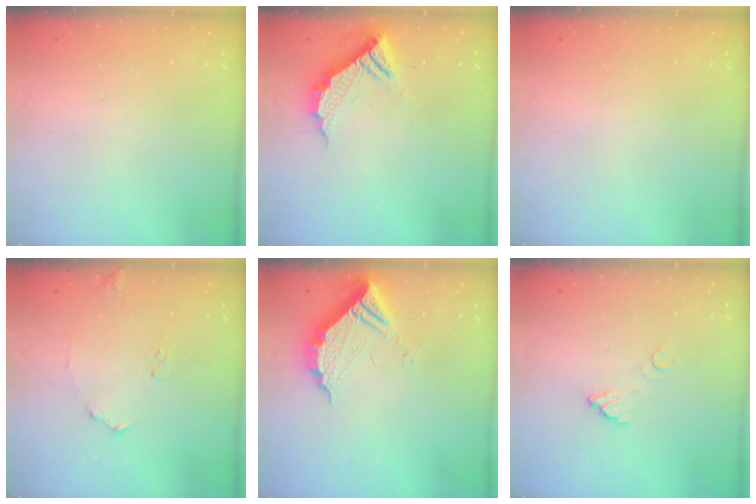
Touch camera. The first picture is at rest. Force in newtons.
{"total": 12.0, "press": 12.0, "slide": 0.8}
{"total": 0.0}
{"total": 6.3, "press": 6.3, "slide": 0.2}
{"total": 10.8, "press": 10.7, "slide": 1.0}
{"total": 3.5, "press": 3.5, "slide": 0.3}